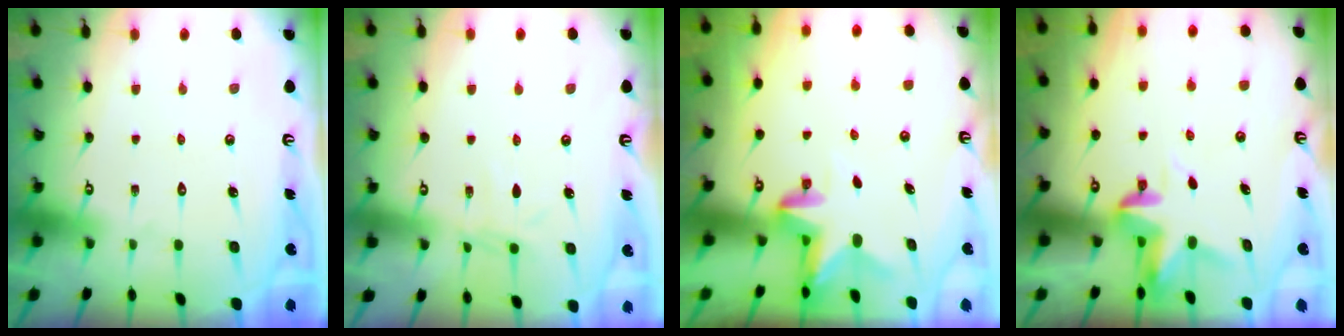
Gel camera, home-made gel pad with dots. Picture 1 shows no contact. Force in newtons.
{"total": 6.1, "press": 6.1, "slide": 0.6}
{"total": 3.0, "press": 3.0, "slide": 0.3}
{"total": 3.3, "press": 3.3, "slide": 0.2}